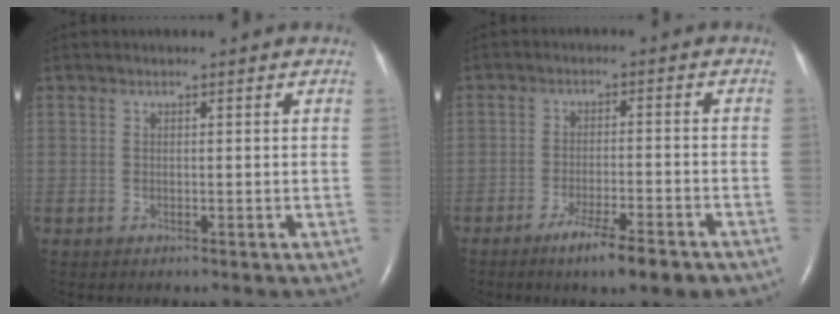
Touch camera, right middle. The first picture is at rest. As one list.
[{"total": 8.0, "force": [-5.5, 0.6, 5.8], "torque": [-0.086, -0.013, -0.082]}]